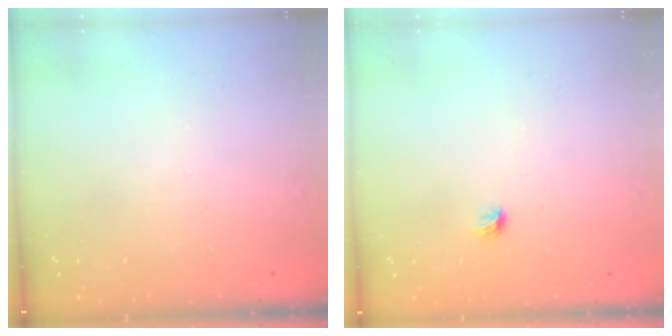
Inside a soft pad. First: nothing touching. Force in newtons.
{"total": 3.7, "press": 3.6, "slide": 0.8}